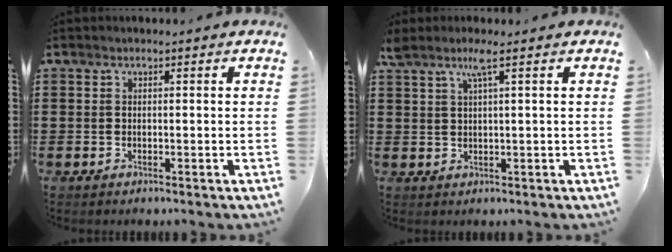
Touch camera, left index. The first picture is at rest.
{"total": 3.2, "force": [1.9, -0.2, 2.5], "torque": [-0.055, 0.000, 0.032]}